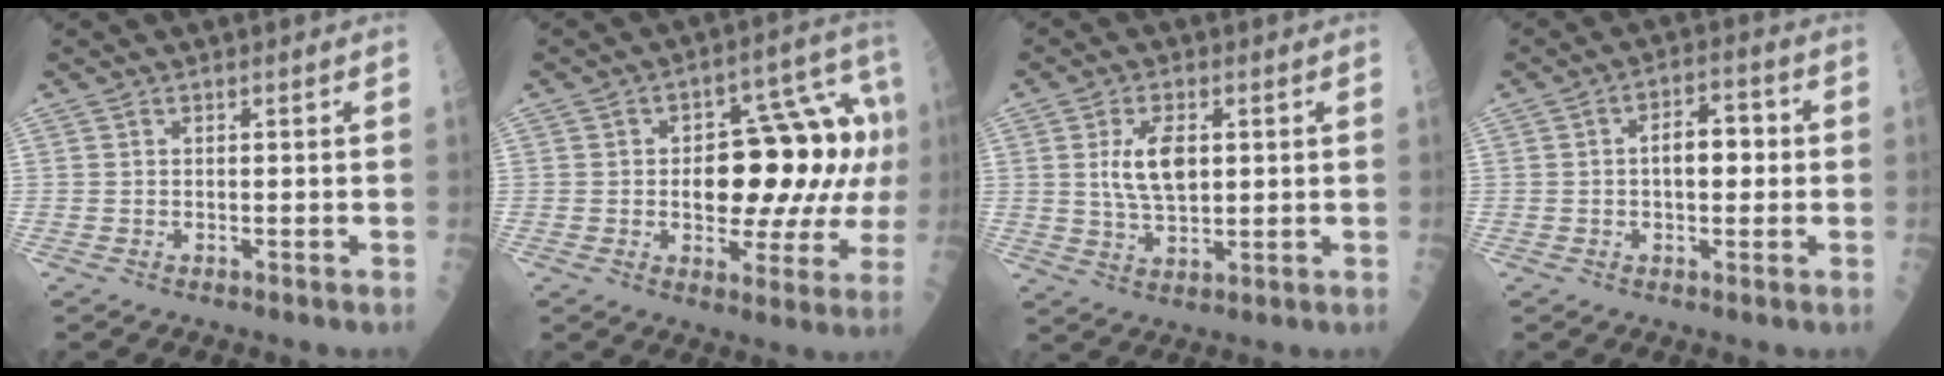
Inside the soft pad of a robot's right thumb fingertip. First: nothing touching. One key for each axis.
{"total": 19.4, "fx": 1.1, "fy": 9.9, "fz": 16.6, "tx": -0.181, "ty": 0.036, "tz": 0.020}
{"total": 7.8, "fx": 1.5, "fy": 3.9, "fz": 6.6, "tx": -0.112, "ty": -0.008, "tz": 0.032}
{"total": 6.8, "fx": 0.2, "fy": 3.7, "fz": 5.7, "tx": -0.070, "ty": 0.018, "tz": -0.003}